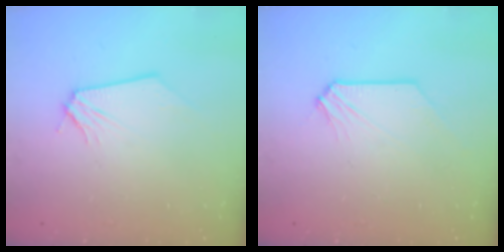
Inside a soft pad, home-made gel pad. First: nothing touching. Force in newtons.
{"total": 0.0}